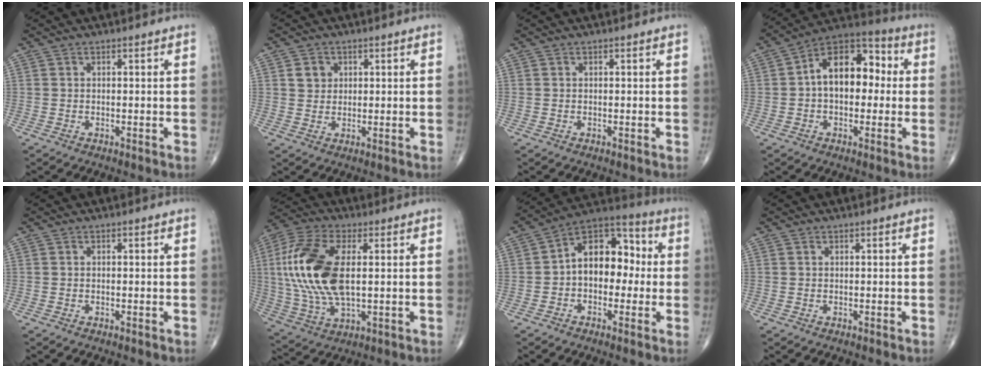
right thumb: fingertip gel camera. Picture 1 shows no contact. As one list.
[{"total": 3.2, "force": [1.1, 2.8, 1.1], "torque": [-0.003, -0.004, 0.018]}, {"total": 0.0}, {"total": 14.5, "force": [1.1, 8.9, 11.3], "torque": [-0.144, 0.041, 0.004]}, {"total": 0.0}, {"total": 18.6, "force": [2.1, 9.1, 16.1], "torque": [-0.353, -0.001, 0.040]}, {"total": 13.4, "force": [0.2, 8.9, 10.0], "torque": [-0.114, 0.045, -0.013]}, {"total": 0.0}]